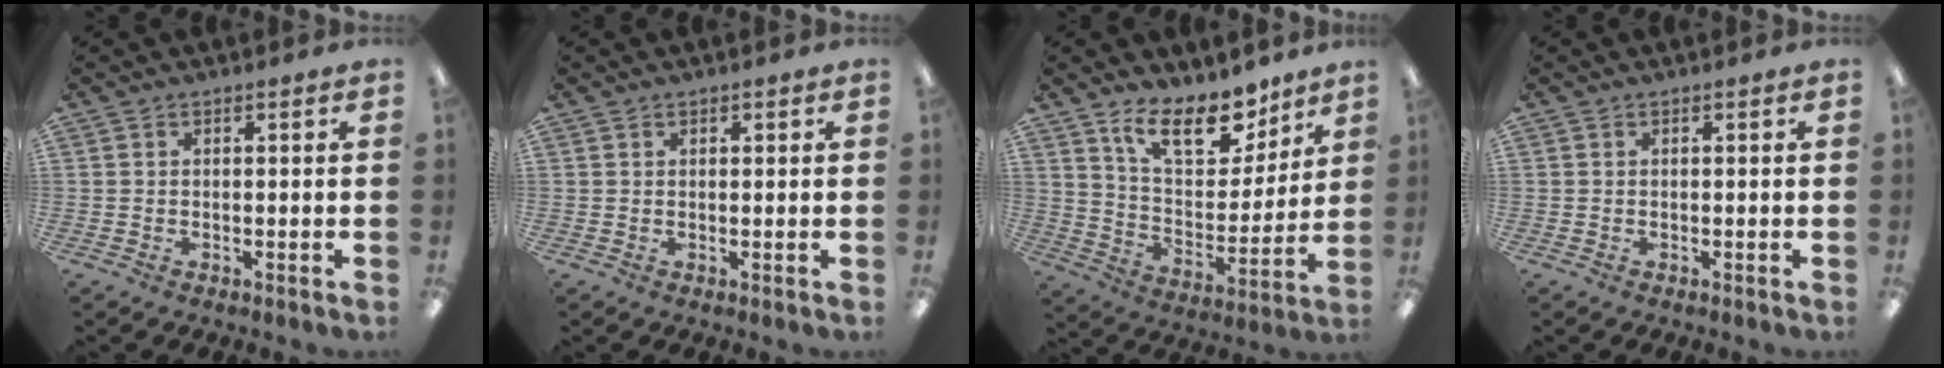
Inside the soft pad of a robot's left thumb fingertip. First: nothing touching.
{"total": 0.8, "force": [0.7, 0.4, 0.2], "torque": [-0.004, 0.001, 0.012]}
{"total": 16.2, "force": [11.7, 7.3, 8.6], "torque": [-0.136, -0.069, 0.207]}
{"total": 0.0}